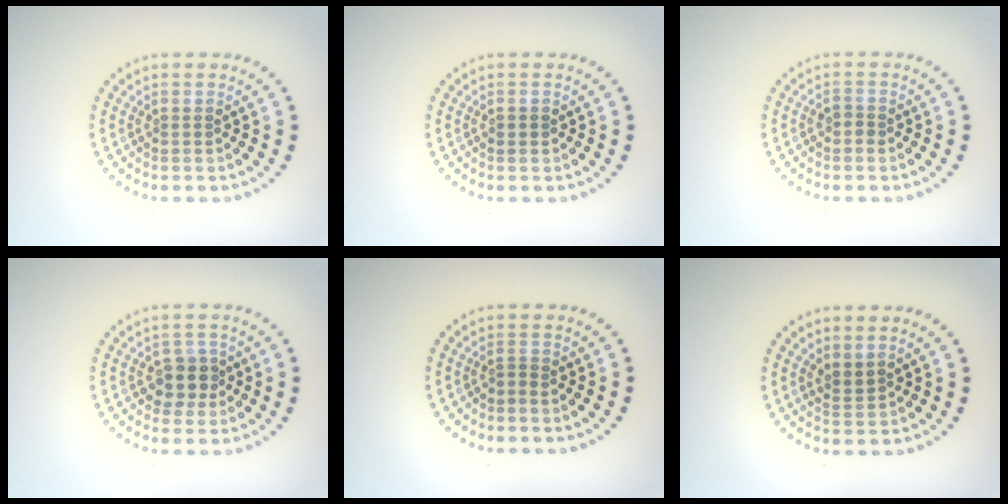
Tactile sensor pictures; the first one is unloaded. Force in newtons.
{"total": 0.7, "press": 0.7, "slide": 0.1}
{"total": 1.0, "press": 0.9, "slide": 0.4}
{"total": 2.7, "press": 2.4, "slide": 1.1}
{"total": 0.6, "press": 0.3, "slide": 0.5}
{"total": 1.5, "press": 1.2, "slide": 0.9}